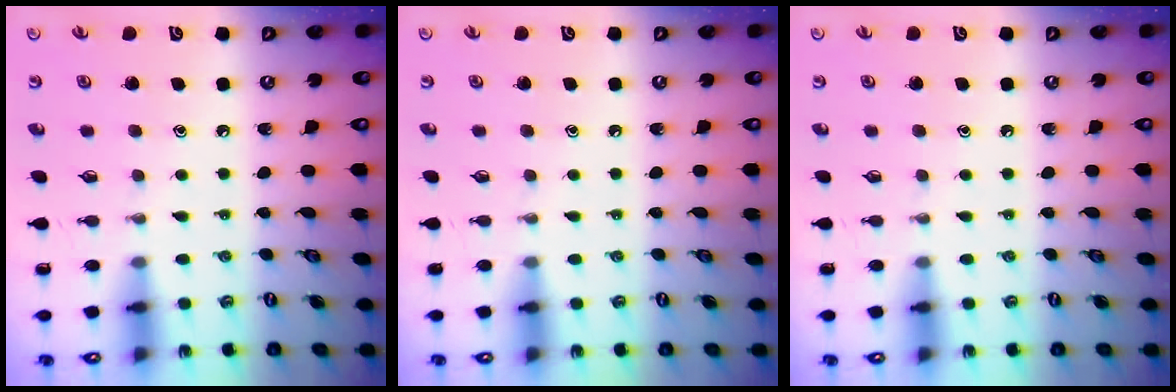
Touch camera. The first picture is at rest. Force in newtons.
{"total": 0.0}
{"total": 0.0}